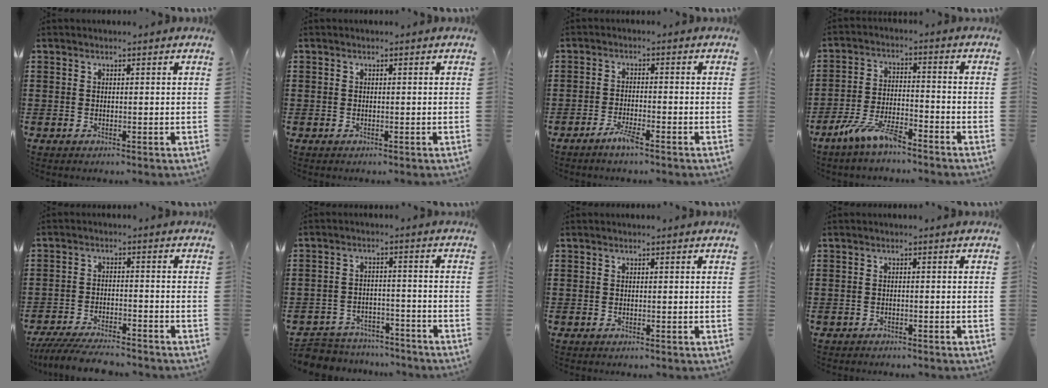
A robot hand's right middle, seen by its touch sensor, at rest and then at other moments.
{"total": 0.6, "force": [-0.3, 0.6, 0.0], "torque": [0.001, 0.005, -0.008]}
{"total": 2.9, "force": [-2.1, 0.1, 2.0], "torque": [-0.049, -0.004, -0.042]}
{"total": 7.0, "force": [-5.5, 1.3, 4.2], "torque": [-0.094, -0.008, -0.105]}
{"total": 5.6, "force": [-5.2, 0.7, 1.8], "torque": [-0.040, -0.005, -0.103]}
{"total": 4.9, "force": [-4.8, 1.0, -0.1], "torque": [-0.008, 0.011, -0.104]}
{"total": 0.0}
{"total": 1.1, "force": [-1.0, 0.4, -0.1], "torque": [0.000, 0.004, -0.023]}